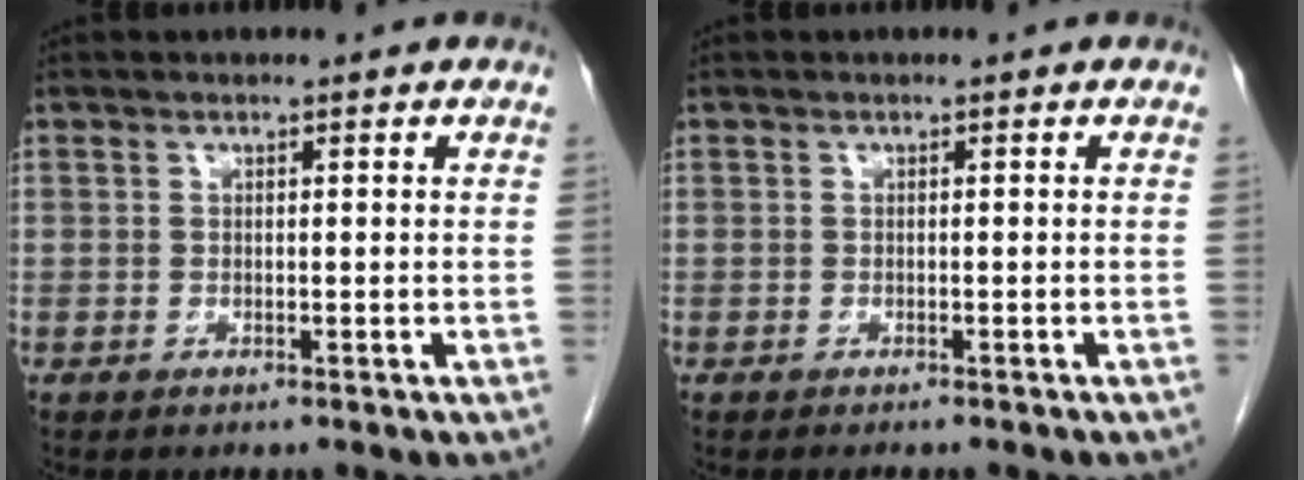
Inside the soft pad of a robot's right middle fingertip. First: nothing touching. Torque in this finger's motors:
{"motor_torque": [-0.02, 0.08, -0.01, 0.01]}